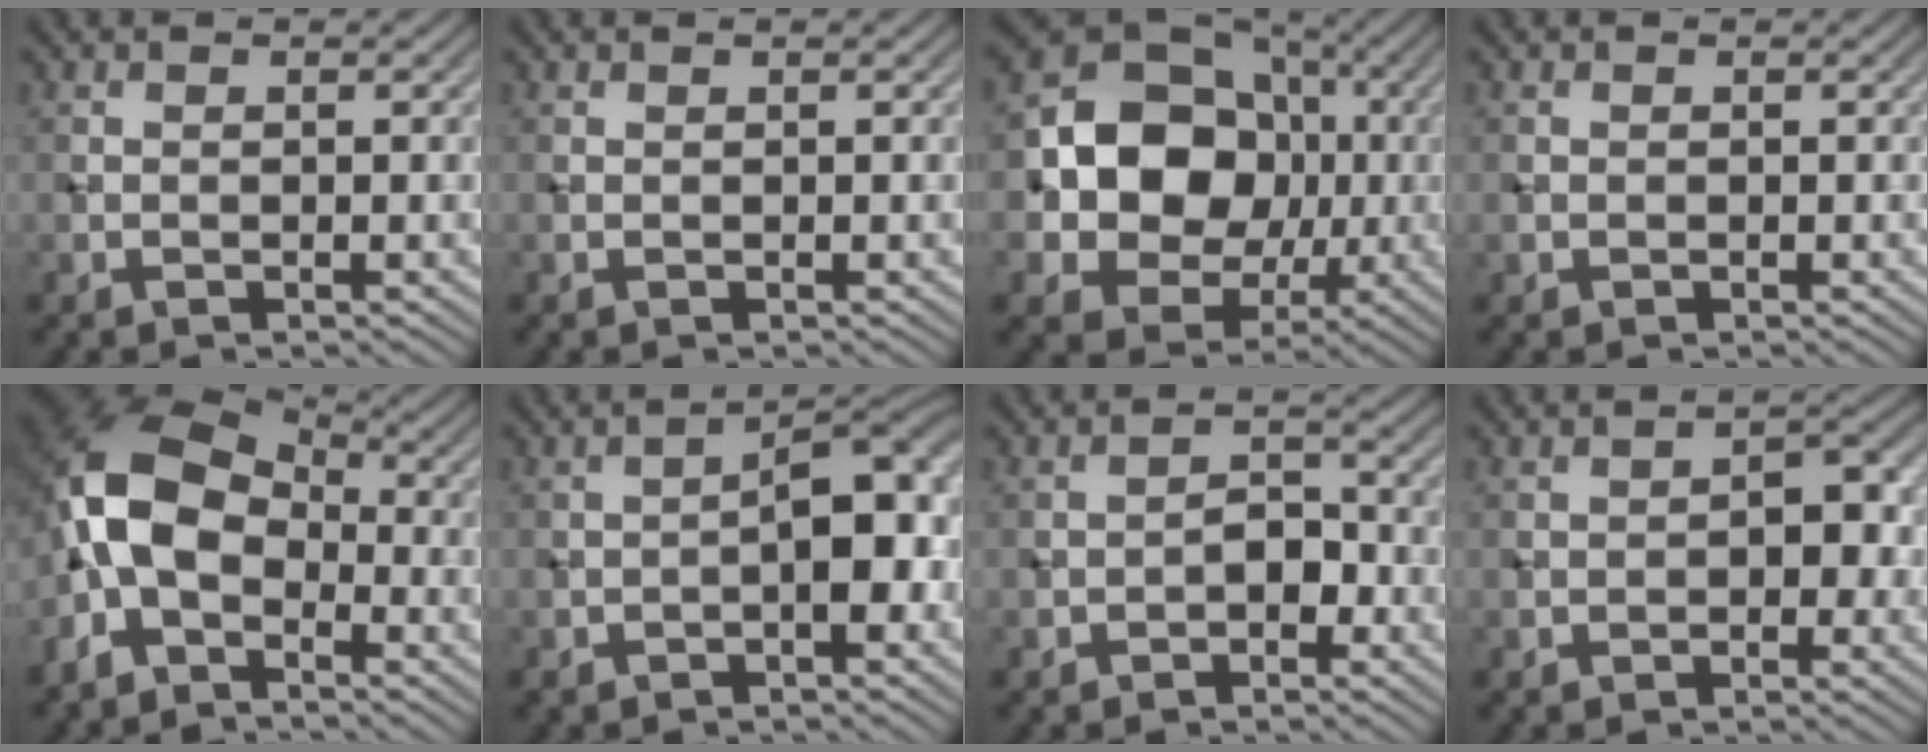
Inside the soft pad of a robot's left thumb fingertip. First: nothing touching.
{"total": 0.0}
{"total": 12.9, "force": [0.3, 10.6, 7.3], "torque": [-0.124, 0.001, -0.011]}
{"total": 0.7, "force": [-0.2, 0.6, 0.0], "torque": [0.003, -0.005, -0.007]}
{"total": 10.1, "force": [-3.0, 5.9, 7.6], "torque": [-0.178, 0.006, -0.076]}
{"total": 6.6, "force": [-2.0, 2.5, 5.7], "torque": [-0.074, 0.015, -0.038]}
{"total": 2.7, "force": [-1.6, 1.6, 1.6], "torque": [-0.021, 0.012, -0.033]}
{"total": 3.2, "force": [-0.9, 1.9, 2.5], "torque": [-0.030, 0.005, -0.016]}